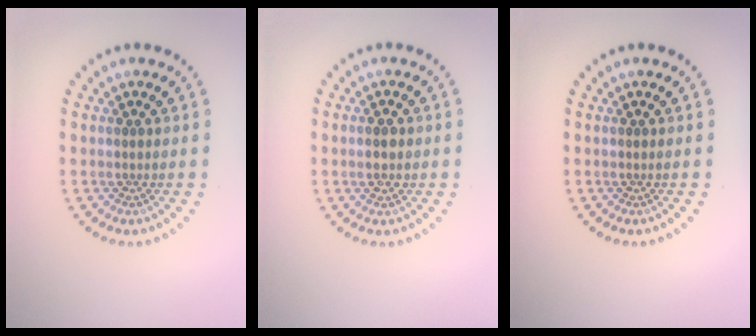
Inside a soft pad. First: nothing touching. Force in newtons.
{"total": 2.1, "press": 2.1, "slide": 0.2}
{"total": 0.0}